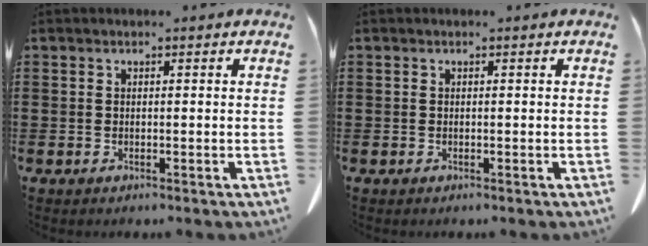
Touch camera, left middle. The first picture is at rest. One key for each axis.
{"total": 0.0}